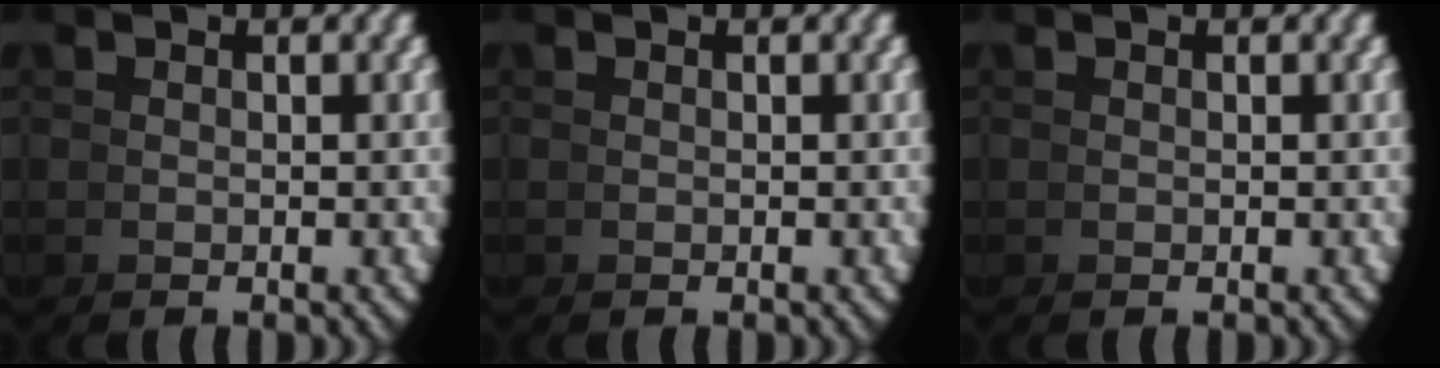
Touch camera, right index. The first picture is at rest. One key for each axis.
{"total": 0.0}
{"total": 0.0}